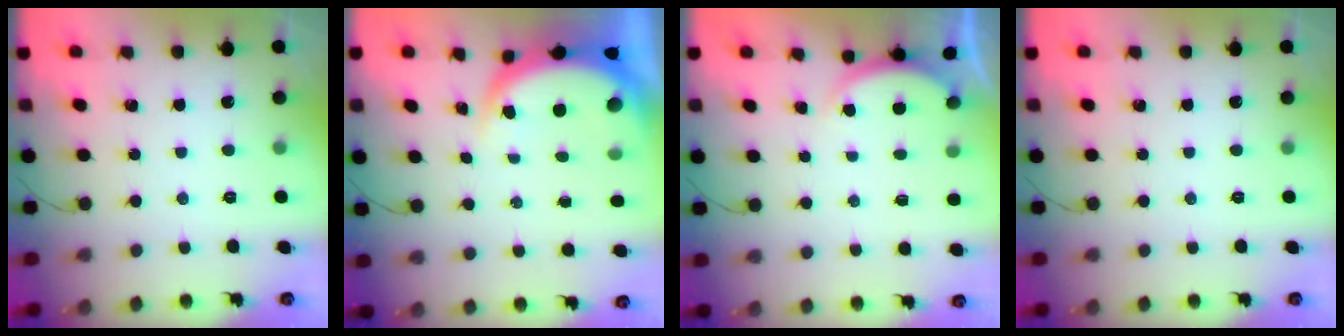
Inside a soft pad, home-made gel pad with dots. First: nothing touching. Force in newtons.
{"total": 5.7, "press": 5.6, "slide": 0.8}
{"total": 2.2, "press": 2.2, "slide": 0.6}
{"total": 0.0}